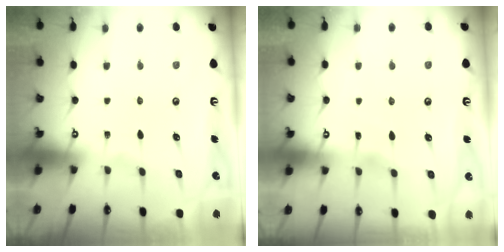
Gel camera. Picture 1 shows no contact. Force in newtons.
{"total": 1.7, "press": 1.7, "slide": 0.3}